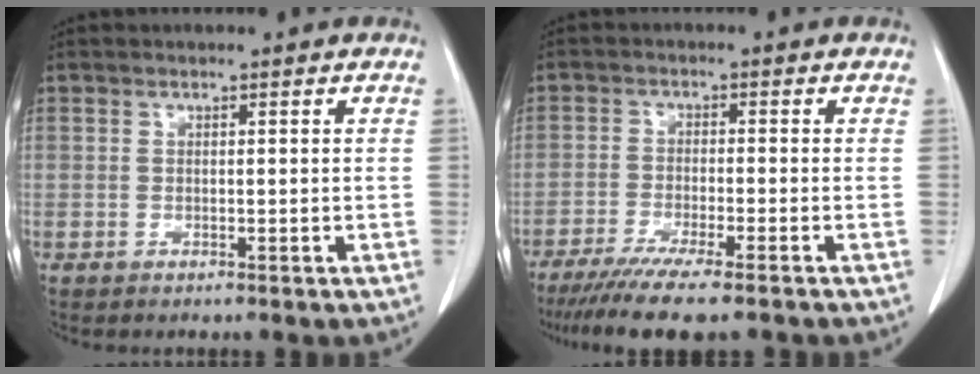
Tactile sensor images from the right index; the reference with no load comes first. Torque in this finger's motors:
{"motor_torque": [1.16, -0.98, 0.46, 0.16]}